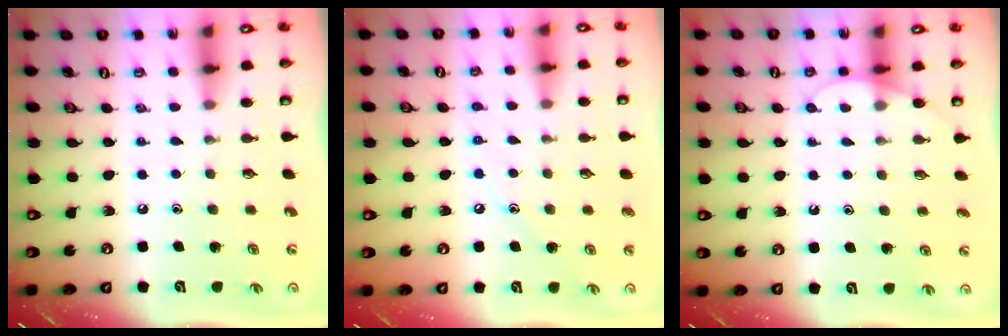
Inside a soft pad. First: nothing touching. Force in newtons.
{"total": 4.7, "press": 4.7, "slide": 0.6}
{"total": 4.1, "press": 4.1, "slide": 0.4}